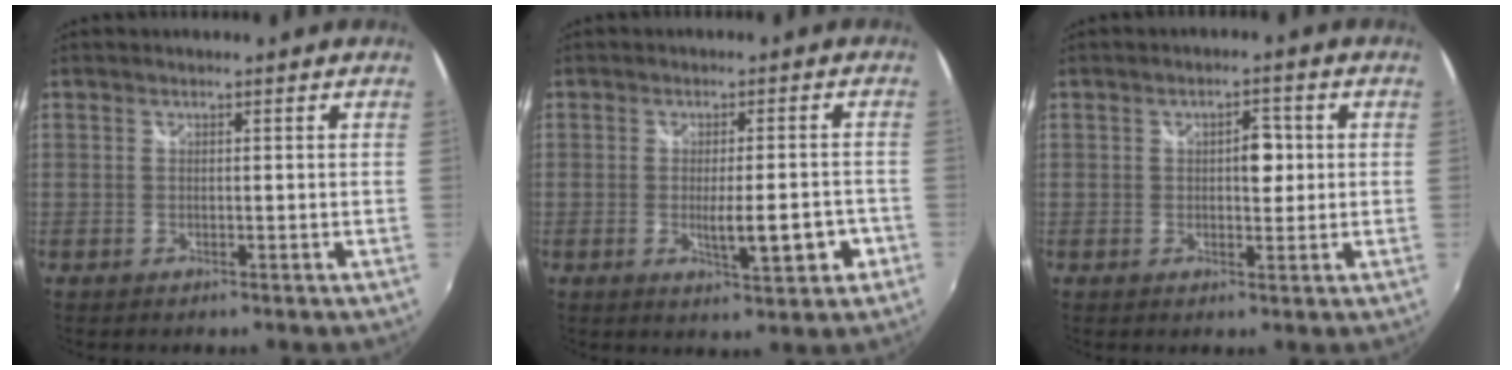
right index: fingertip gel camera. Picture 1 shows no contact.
{"total": 7.4, "force": [-2.8, 1.6, 6.7], "torque": [-0.111, -0.017, -0.034]}
{"total": 3.7, "force": [0.3, 2.2, 3.0], "torque": [-0.042, 0.007, 0.006]}